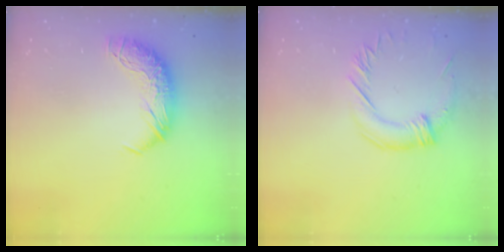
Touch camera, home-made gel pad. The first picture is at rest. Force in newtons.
{"total": 1.3, "press": 0.2, "slide": 1.2}